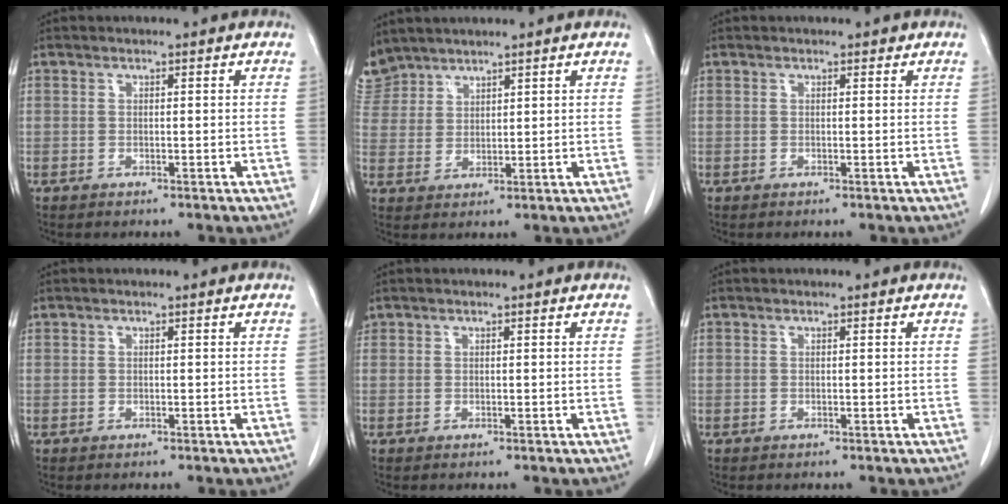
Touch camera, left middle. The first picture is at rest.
{"total": 6.4, "force": [5.7, 2.8, 0.1], "torque": [-0.009, 0.010, 0.125]}
{"total": 0.0}
{"total": 0.0}
{"total": 0.5, "force": [0.4, 0.3, 0.0], "torque": [-0.003, 0.015, 0.009]}
{"total": 0.0}